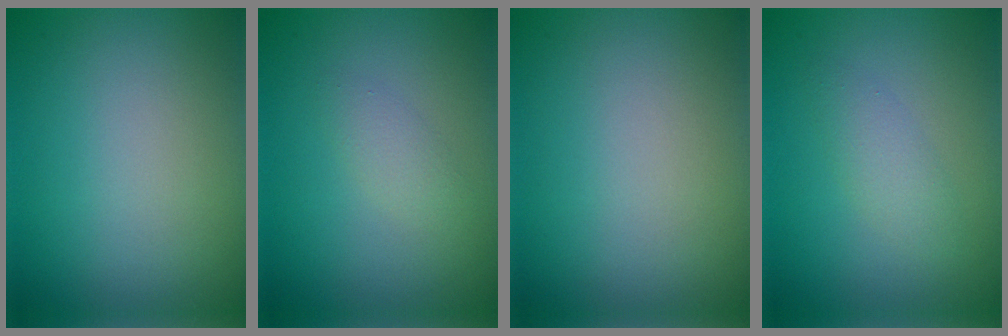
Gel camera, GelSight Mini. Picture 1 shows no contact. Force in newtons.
{"total": 1.4, "press": 1.4, "slide": 0.1}
{"total": 0.0}
{"total": 1.8, "press": 1.8, "slide": 0.1}